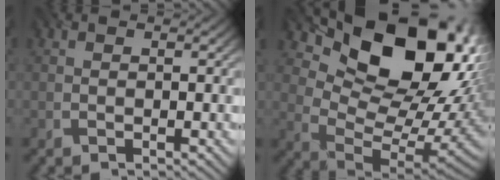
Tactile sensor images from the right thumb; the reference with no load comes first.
{"total": 18.8, "force": [7.0, 12.0, 12.7], "torque": [-0.177, 0.002, 0.143]}